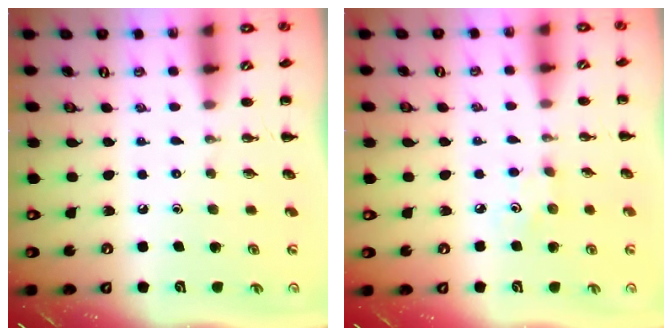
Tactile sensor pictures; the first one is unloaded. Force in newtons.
{"total": 2.4, "press": 2.3, "slide": 0.7}